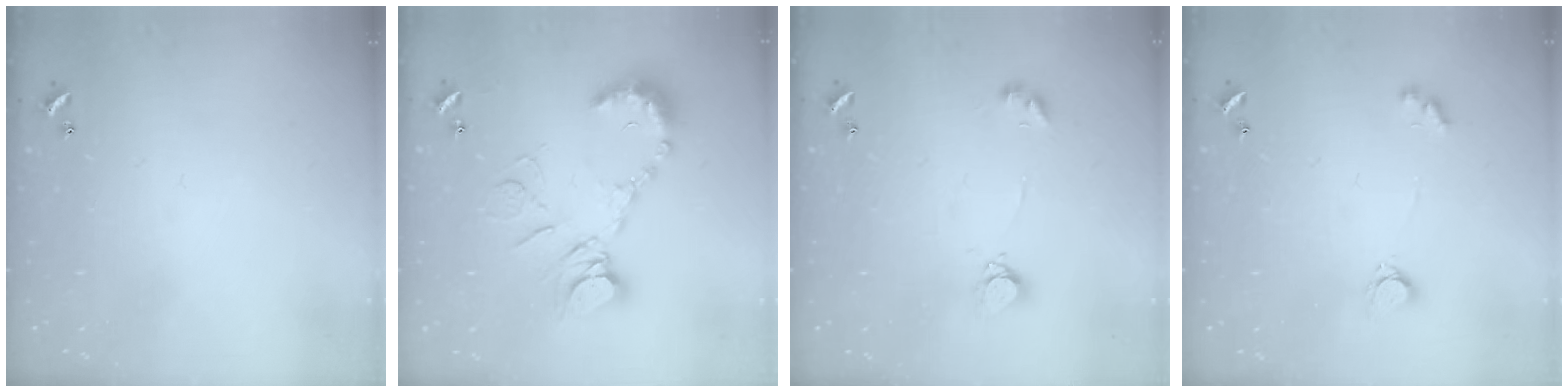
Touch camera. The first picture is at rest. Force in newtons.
{"total": 14.6, "press": 14.4, "slide": 1.8}
{"total": 4.9, "press": 4.9, "slide": 0.3}
{"total": 4.0, "press": 4.0, "slide": 0.3}